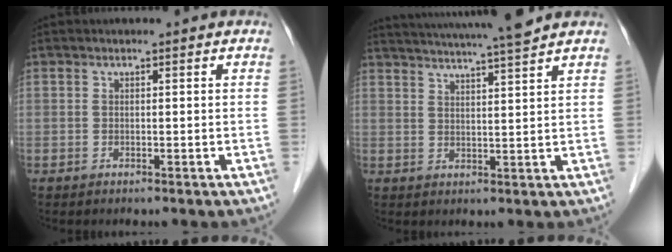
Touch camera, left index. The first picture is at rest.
{"total": 12.0, "force": [10.8, -1.3, 5.1], "torque": [-0.091, 0.001, 0.151]}